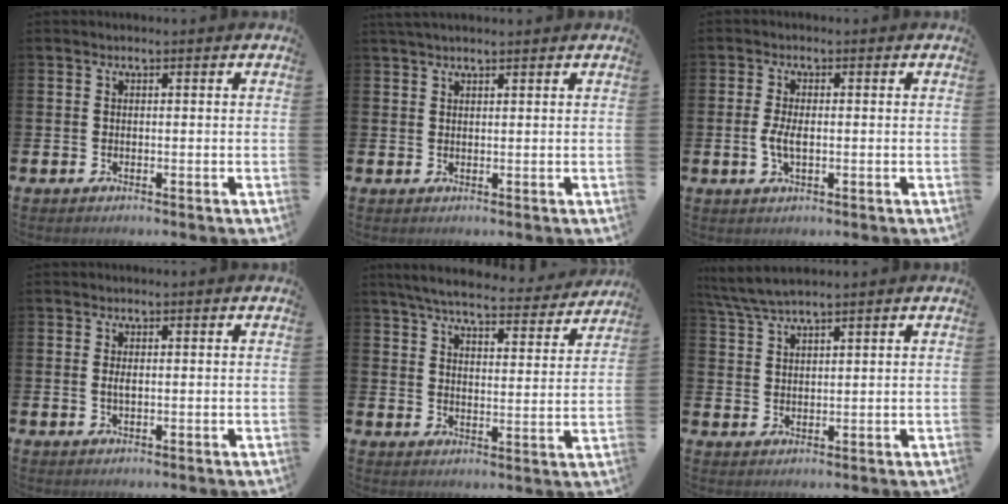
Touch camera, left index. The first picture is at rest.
{"total": 1.7, "force": [1.6, 0.2, 0.6], "torque": [-0.015, 0.002, 0.029]}
{"total": 3.0, "force": [-0.3, 1.3, 2.7], "torque": [-0.057, 0.001, -0.009]}
{"total": 0.9, "force": [0.1, 0.3, 0.8], "torque": [-0.016, 0.001, 0.001]}
{"total": 6.5, "force": [6.1, 0.9, 2.2], "torque": [-0.064, -0.036, 0.103]}
{"total": 4.5, "force": [4.1, 0.3, 1.9], "torque": [-0.054, -0.007, 0.076]}